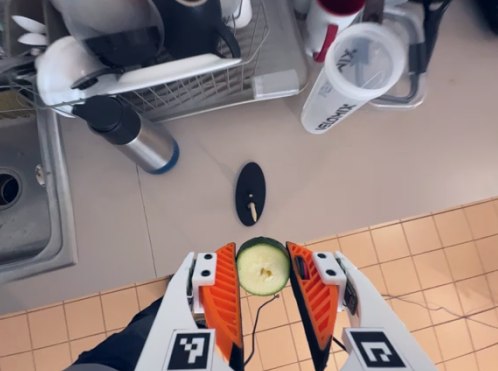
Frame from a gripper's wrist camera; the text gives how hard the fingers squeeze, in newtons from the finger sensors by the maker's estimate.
{"total": 7.7, "left": 7.6, "right": 7.7}